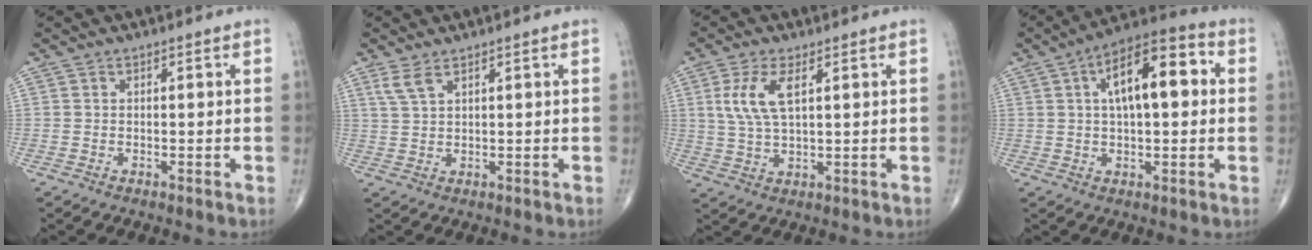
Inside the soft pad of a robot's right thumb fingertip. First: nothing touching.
{"total": 2.9, "force": [2.0, 0.9, 1.9], "torque": [-0.047, 0.000, 0.050]}
{"total": 7.4, "force": [2.5, 3.0, 6.4], "torque": [-0.141, -0.005, 0.054]}
{"total": 14.3, "force": [3.0, 6.1, 12.6], "torque": [-0.186, 0.026, 0.039]}